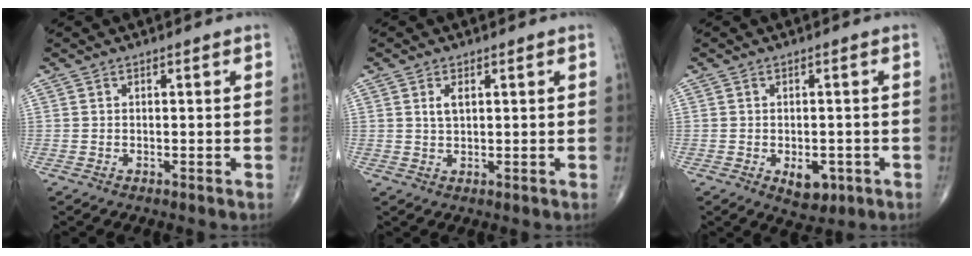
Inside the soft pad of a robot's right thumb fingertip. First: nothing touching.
{"total": 2.3, "force": [0.8, 1.2, 1.8], "torque": [-0.034, -0.001, 0.017]}
{"total": 4.9, "force": [-1.8, 2.9, 3.4], "torque": [-0.031, 0.004, -0.015]}